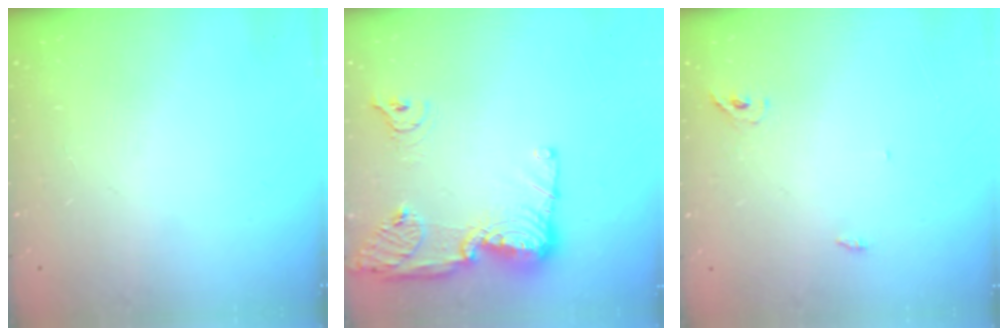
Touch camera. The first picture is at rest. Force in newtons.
{"total": 18.3, "press": 17.2, "slide": 6.3}
{"total": 2.1, "press": 1.9, "slide": 1.0}